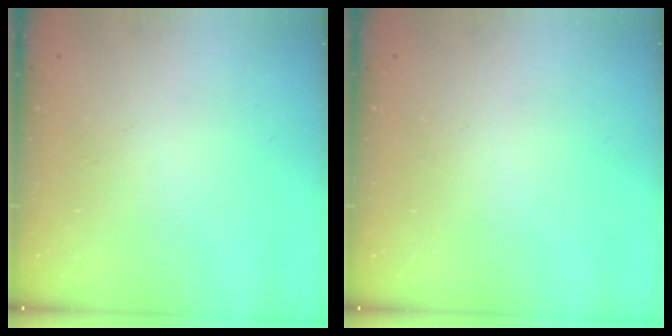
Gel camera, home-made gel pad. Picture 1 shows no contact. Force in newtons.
{"total": 0.0}